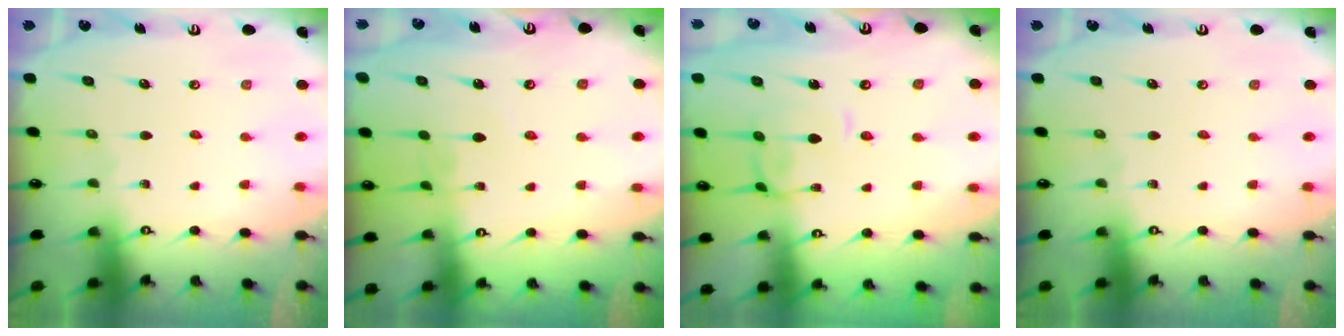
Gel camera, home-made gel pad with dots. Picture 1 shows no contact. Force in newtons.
{"total": 3.3, "press": 3.3, "slide": 0.2}
{"total": 0.9, "press": 0.6, "slide": 0.6}
{"total": 0.0}